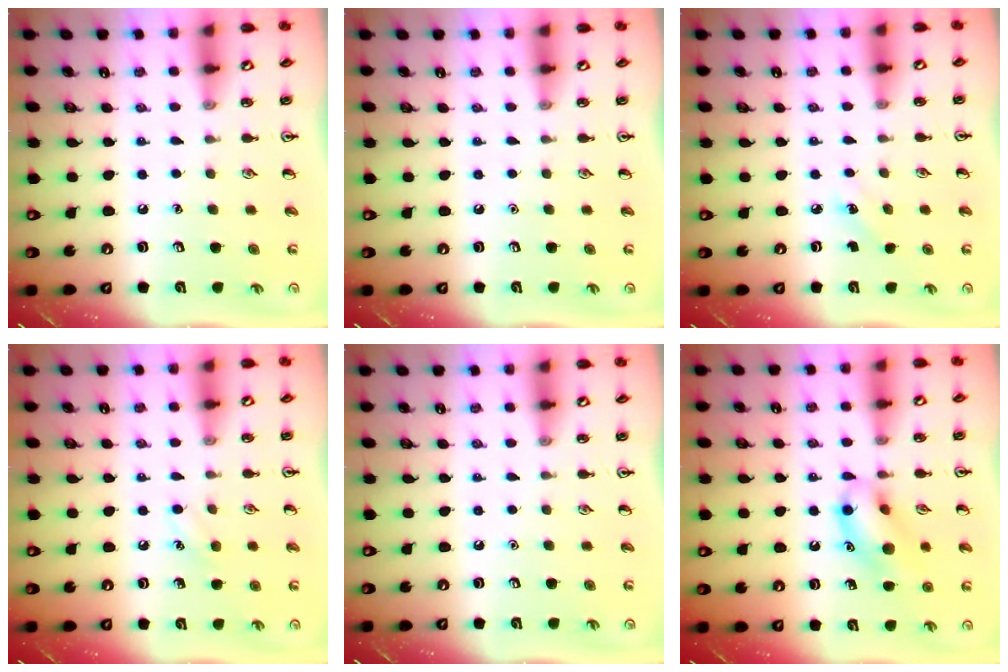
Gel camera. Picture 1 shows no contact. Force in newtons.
{"total": 0.0}
{"total": 2.8, "press": 2.6, "slide": 1.0}
{"total": 5.4, "press": 5.1, "slide": 1.6}
{"total": 0.0}
{"total": 13.1, "press": 13.1, "slide": 1.1}